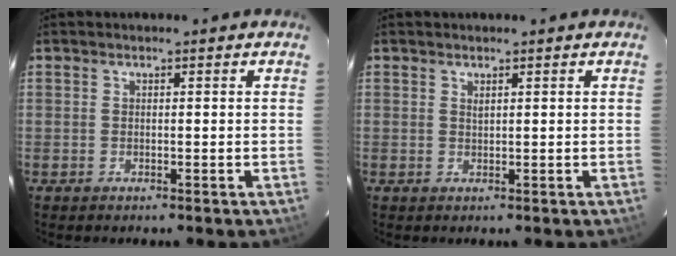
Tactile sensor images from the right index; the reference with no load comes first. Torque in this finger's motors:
{"motor_torque": [-0.16, 0.09, -0.06, 0.02]}